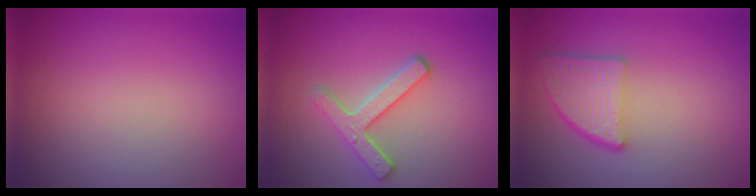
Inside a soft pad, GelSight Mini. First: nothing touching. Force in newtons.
{"total": 3.6, "press": 3.0, "slide": 2.0}
{"total": 4.5, "press": 3.5, "slide": 2.9}